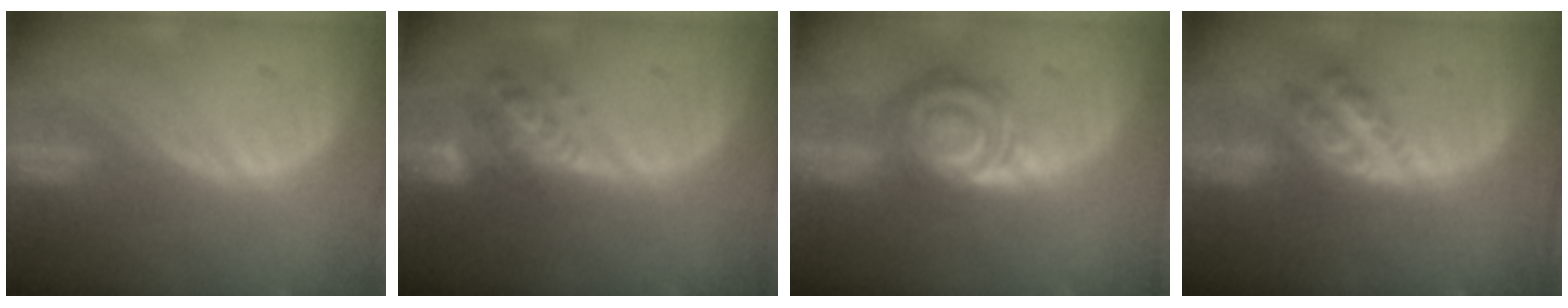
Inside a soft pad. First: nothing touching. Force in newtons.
{"total": 6.2, "press": 5.7, "slide": 2.3}
{"total": 7.9, "press": 7.1, "slide": 3.6}
{"total": 5.7, "press": 5.0, "slide": 2.6}